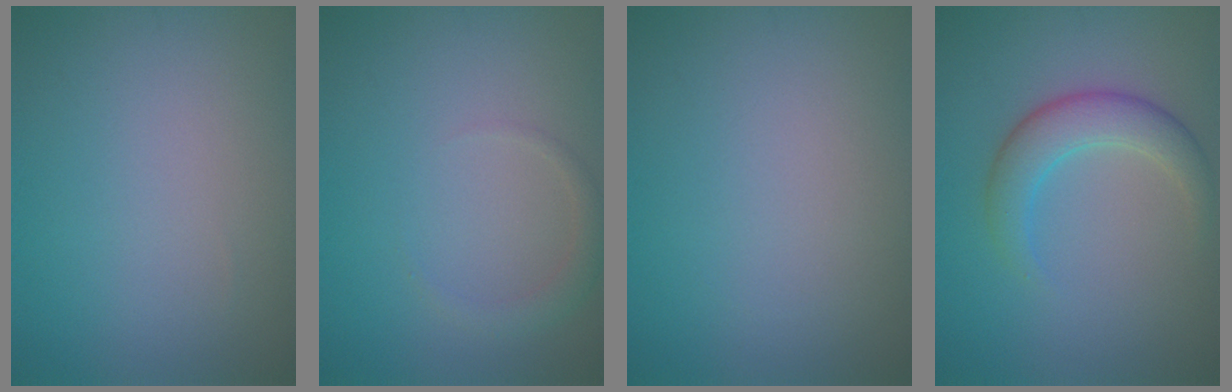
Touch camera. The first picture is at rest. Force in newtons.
{"total": 1.3, "press": 1.3, "slide": 0.1}
{"total": 0.0}
{"total": 3.6, "press": 3.6, "slide": 0.2}